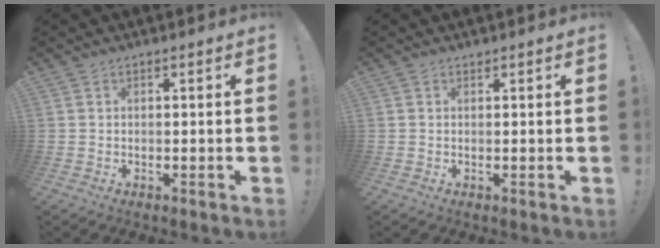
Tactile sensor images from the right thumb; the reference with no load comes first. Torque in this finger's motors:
{"motor_torque": [-0.43, 0.12, 0.08, -0.01, 0.00]}